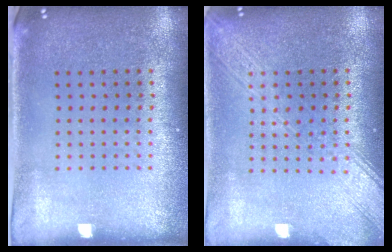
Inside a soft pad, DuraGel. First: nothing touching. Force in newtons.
{"total": 3.5, "press": 3.5, "slide": 0.5}